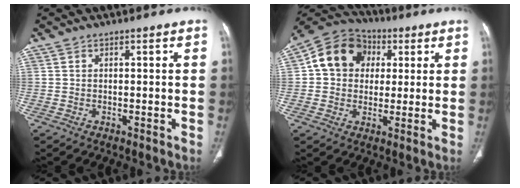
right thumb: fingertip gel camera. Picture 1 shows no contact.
{"total": 12.6, "force": [2.5, 10.6, 6.3], "torque": [-0.088, 0.015, 0.030]}